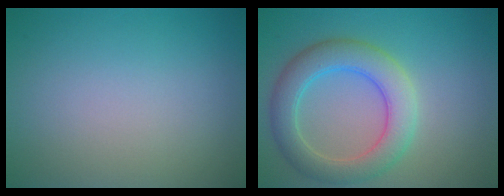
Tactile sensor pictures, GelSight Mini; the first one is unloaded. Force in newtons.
{"total": 5.4, "press": 5.4, "slide": 0.3}